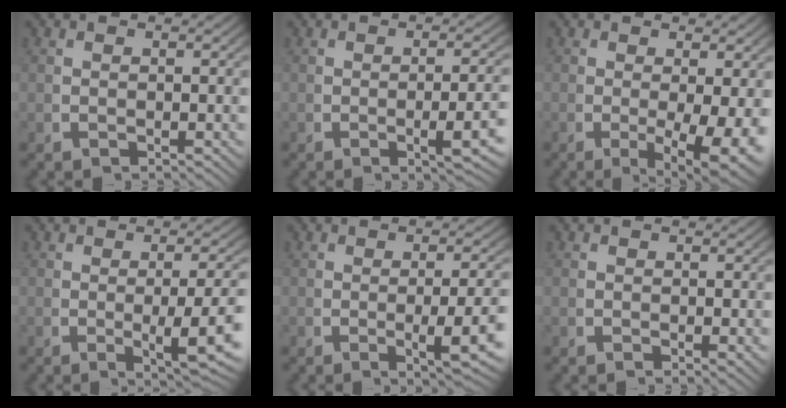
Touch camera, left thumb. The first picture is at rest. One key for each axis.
{"total": 3.7, "fx": -1.0, "fy": 0.9, "fz": 3.4, "tx": -0.050, "ty": 0.001, "tz": -0.013}
{"total": 6.2, "fx": -0.9, "fy": 2.9, "fz": 5.4, "tx": -0.086, "ty": -0.023, "tz": -0.006}
{"total": 5.7, "fx": -1.1, "fy": 1.8, "fz": 5.4, "tx": -0.085, "ty": -0.007, "tz": -0.010}
{"total": 4.9, "fx": -1.0, "fy": 1.4, "fz": 4.5, "tx": -0.072, "ty": -0.003, "tz": -0.012}
{"total": 0.7, "fx": 0.2, "fy": 0.3, "fz": 0.7, "tx": -0.008, "ty": -0.002, "tz": 0.005}